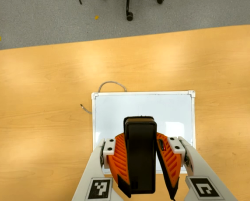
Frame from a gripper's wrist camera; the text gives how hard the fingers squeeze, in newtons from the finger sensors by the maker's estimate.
{"total": 8.4, "left": 8.0, "right": 8.7}